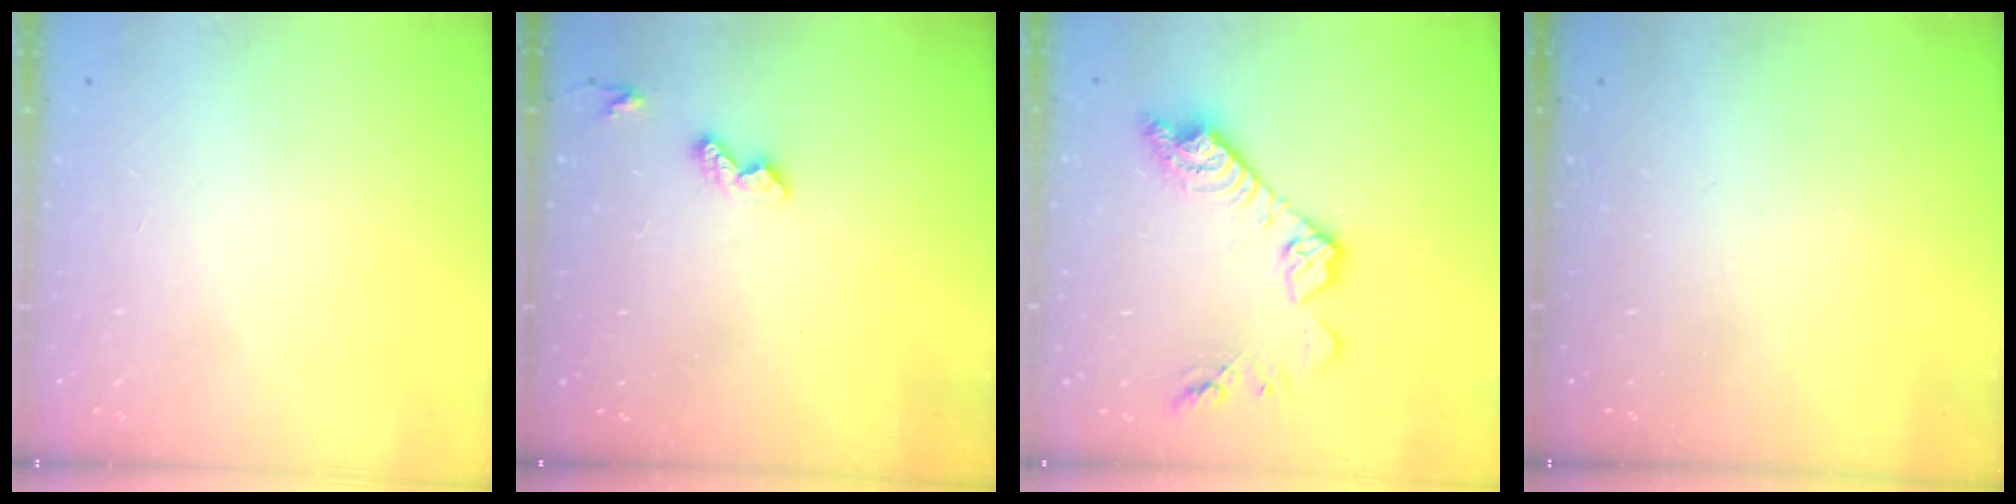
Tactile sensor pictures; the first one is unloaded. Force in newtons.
{"total": 5.3, "press": 5.3, "slide": 0.8}
{"total": 15.1, "press": 15.1, "slide": 0.8}
{"total": 0.0}